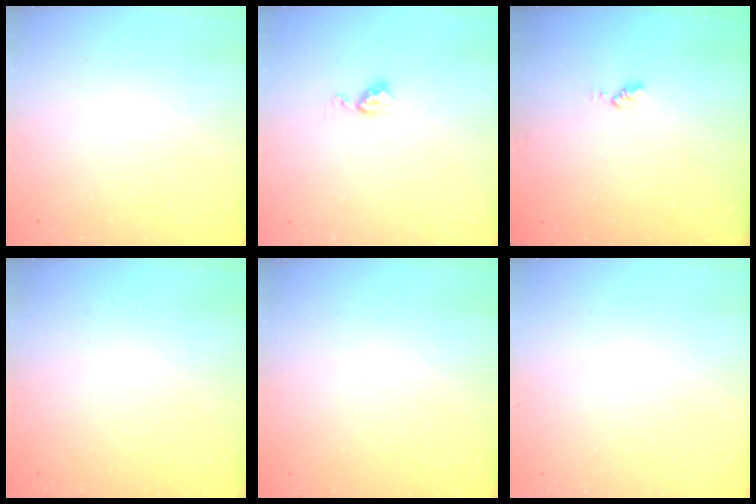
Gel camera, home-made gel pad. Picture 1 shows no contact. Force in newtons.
{"total": 3.5, "press": 3.5, "slide": 0.5}
{"total": 3.0, "press": 3.0, "slide": 0.4}
{"total": 0.0}
{"total": 0.0}
{"total": 0.5, "press": 0.5, "slide": 0.1}